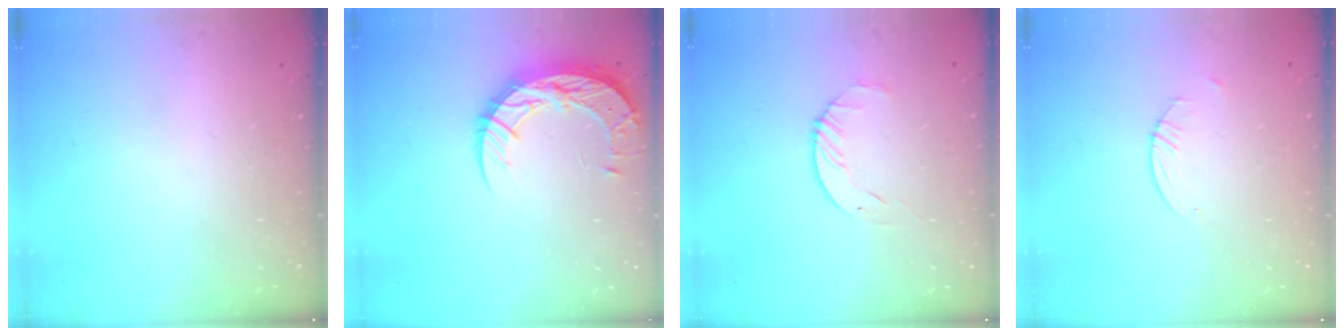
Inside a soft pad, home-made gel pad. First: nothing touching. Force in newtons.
{"total": 13.5, "press": 13.5, "slide": 1.0}
{"total": 3.5, "press": 3.4, "slide": 0.4}
{"total": 0.8, "press": 0.8, "slide": 0.2}